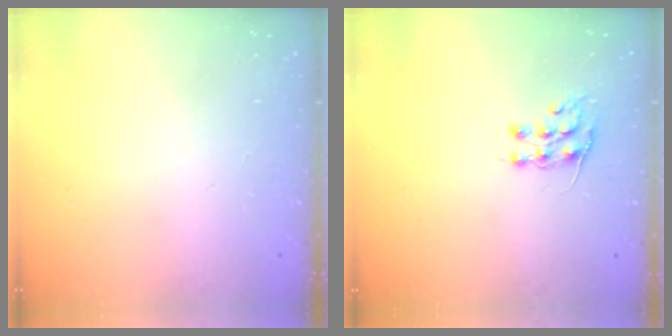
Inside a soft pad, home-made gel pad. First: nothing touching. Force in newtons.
{"total": 6.4, "press": 6.4, "slide": 0.5}